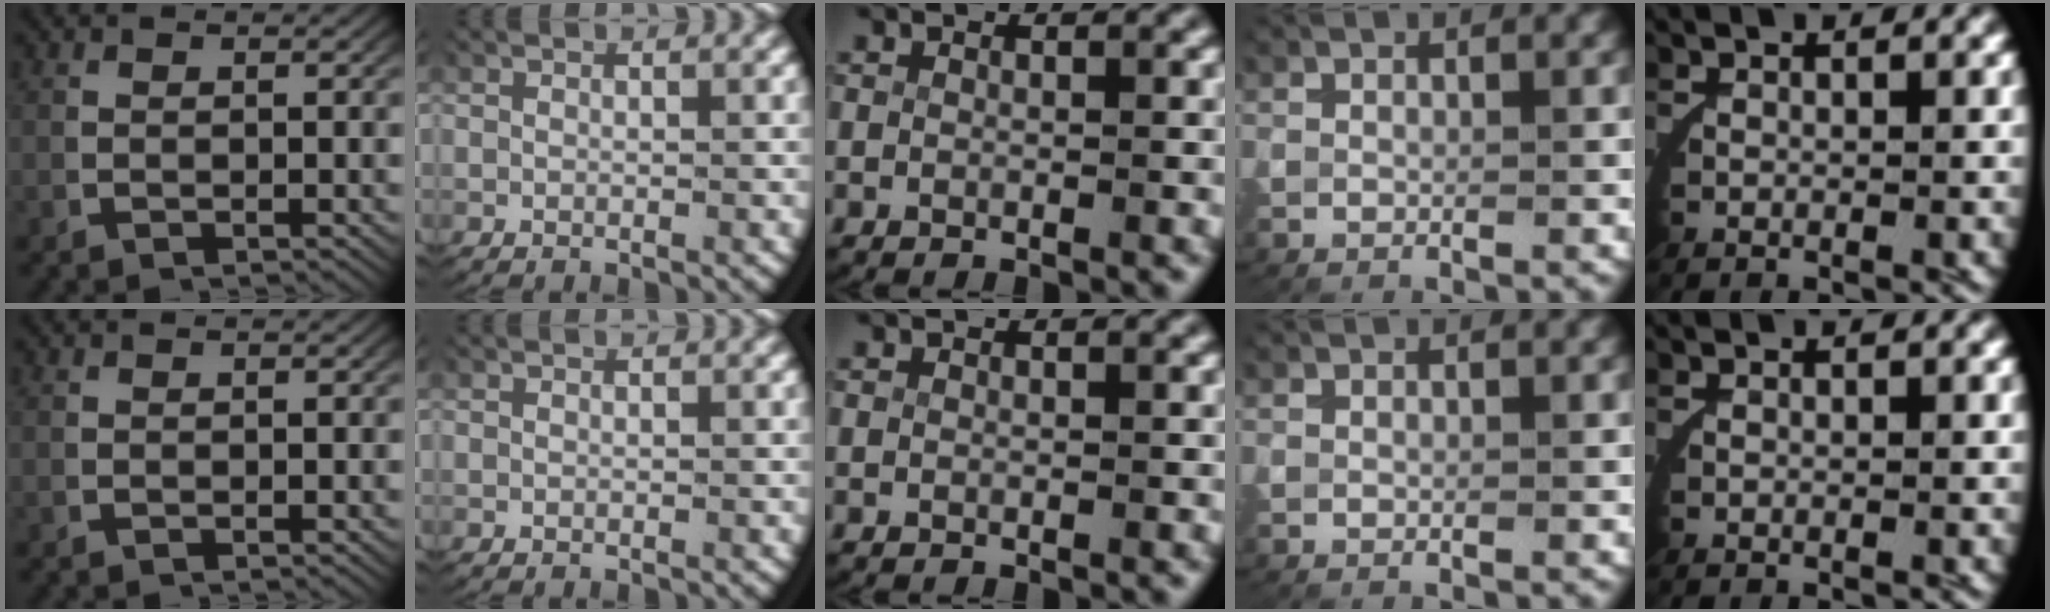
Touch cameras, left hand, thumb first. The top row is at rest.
{}